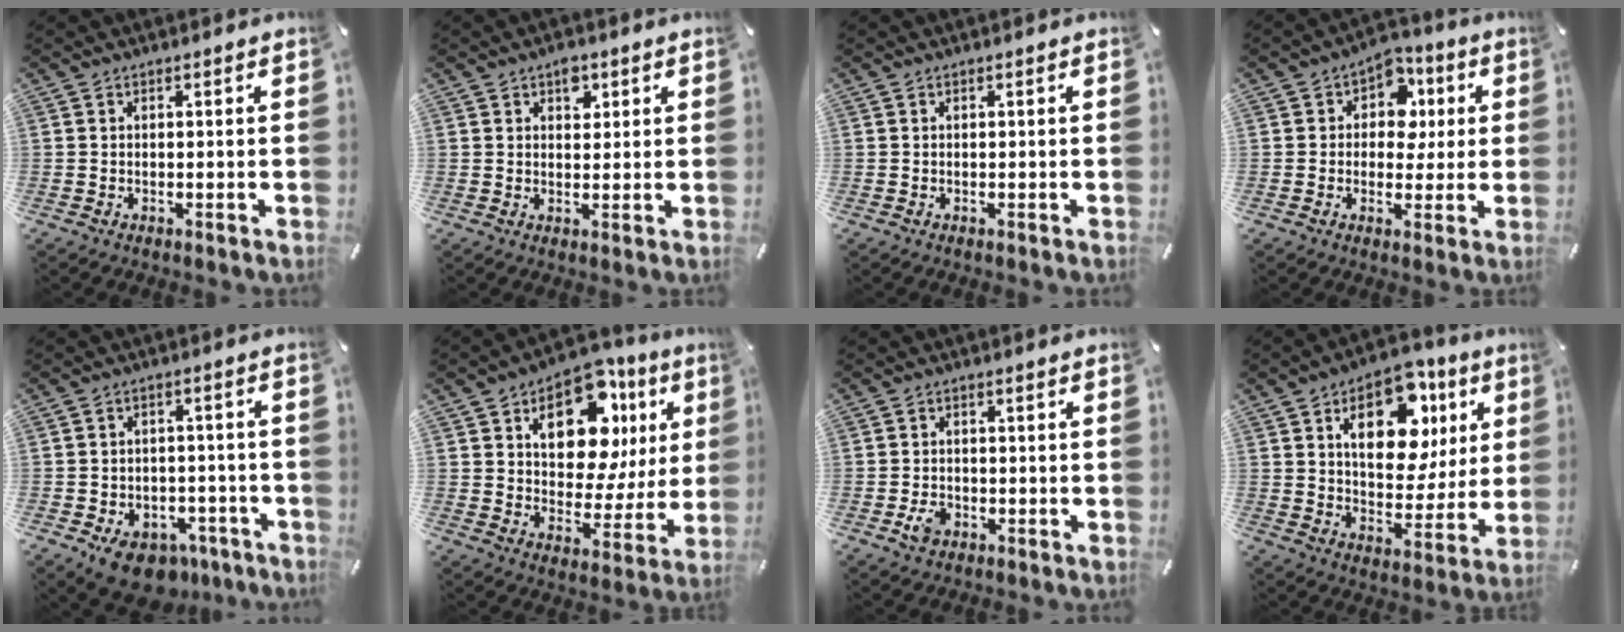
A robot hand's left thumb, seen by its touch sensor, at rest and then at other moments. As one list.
[{"total": 3.4, "force": [1.8, 2.4, 1.6], "torque": [-0.003, -0.008, 0.025]}, {"total": 0.0}, {"total": 8.8, "force": [1.8, 7.5, 4.4], "torque": [-0.059, -0.008, 0.028]}, {"total": 8.5, "force": [-5.4, 5.5, 3.6], "torque": [-0.056, 0.042, -0.088]}, {"total": 16.9, "force": [8.2, 9.9, 10.9], "torque": [-0.155, -0.045, 0.140]}, {"total": 3.5, "force": [-1.5, 2.5, 1.9], "torque": [-0.038, 0.005, -0.027]}, {"total": 18.0, "force": [7.9, 10.7, 12.1], "torque": [-0.180, -0.022, 0.134]}]